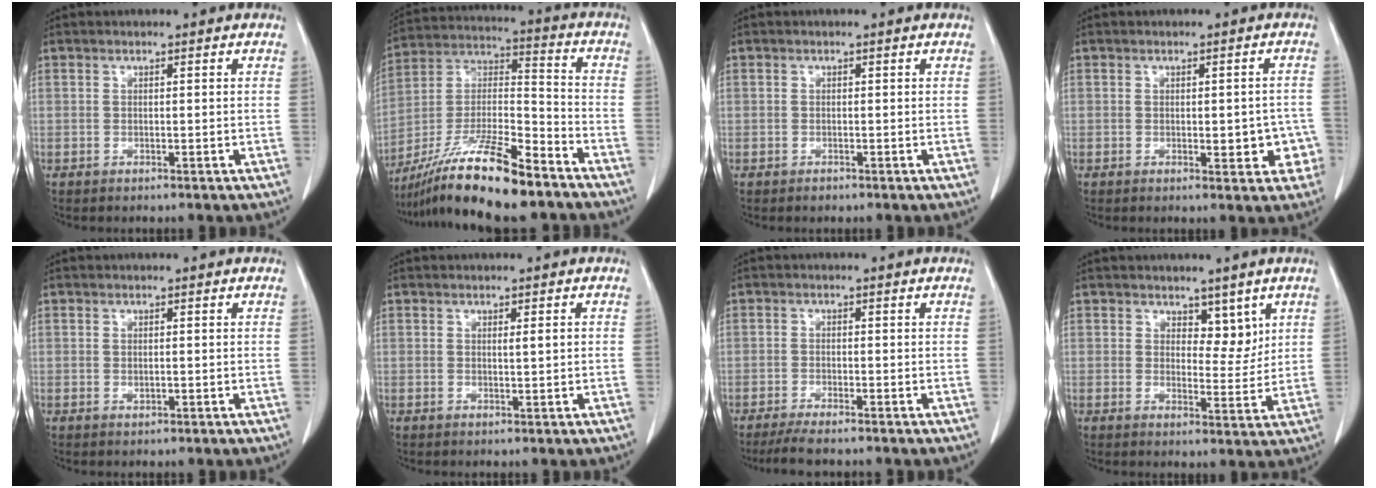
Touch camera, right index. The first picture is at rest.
{"total": 17.6, "force": [-13.2, 2.2, 11.4], "torque": [-0.232, -0.013, -0.238]}
{"total": 0.7, "force": [-0.5, 0.5, 0.1], "torque": [0.000, 0.002, -0.007]}
{"total": 4.8, "force": [-1.2, 2.2, 4.0], "torque": [-0.033, 0.011, -0.008]}
{"total": 0.5, "force": [0.0, 0.2, 0.5], "torque": [-0.008, -0.001, 0.004]}
{"total": 1.1, "force": [0.2, 0.1, 1.1], "torque": [-0.018, 0.001, 0.004]}
{"total": 4.6, "force": [-3.9, 0.4, 2.4], "torque": [-0.040, -0.011, -0.066]}
{"total": 4.2, "force": [2.5, 2.3, 2.4], "torque": [-0.021, -0.007, 0.039]}